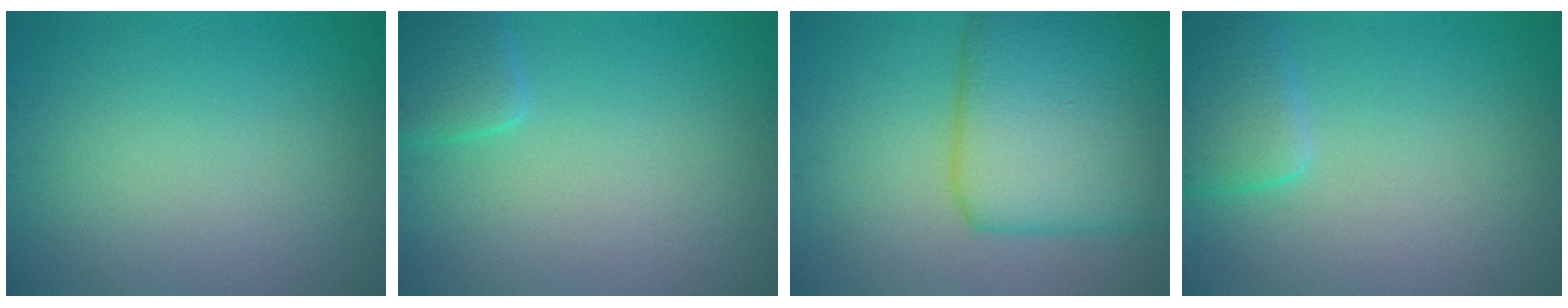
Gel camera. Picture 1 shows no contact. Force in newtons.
{"total": 2.4, "press": 2.4, "slide": 0.1}
{"total": 10.0, "press": 10.0, "slide": 0.2}
{"total": 3.1, "press": 3.1, "slide": 0.3}